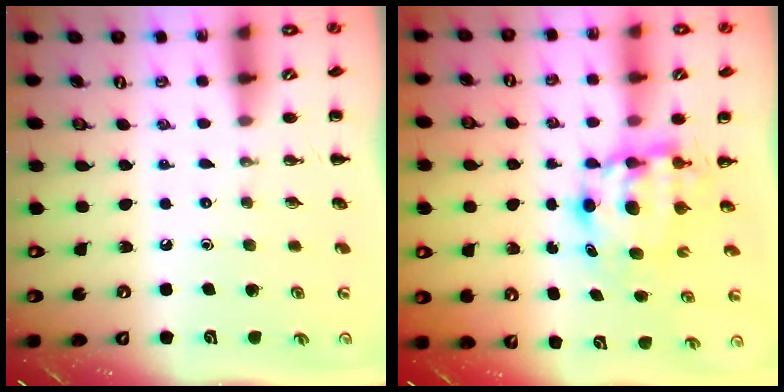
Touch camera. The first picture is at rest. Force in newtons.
{"total": 6.5, "press": 6.4, "slide": 1.3}